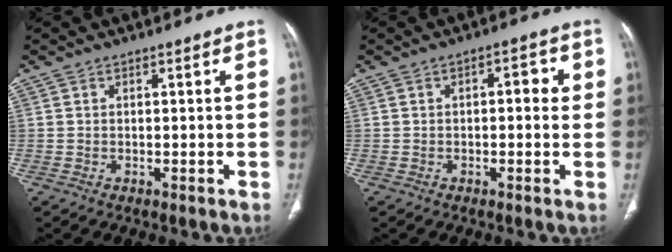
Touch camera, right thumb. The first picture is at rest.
{"total": 2.9, "force": [0.3, 1.5, 2.5], "torque": [-0.020, 0.009, -0.002]}